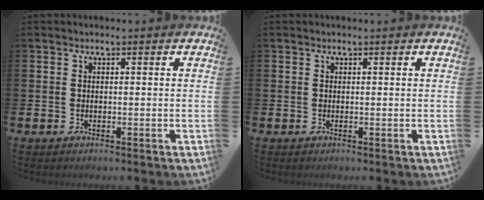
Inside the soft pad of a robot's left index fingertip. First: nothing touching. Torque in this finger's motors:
{"motor_torque": [0.12, -0.15, -0.06, -0.01]}